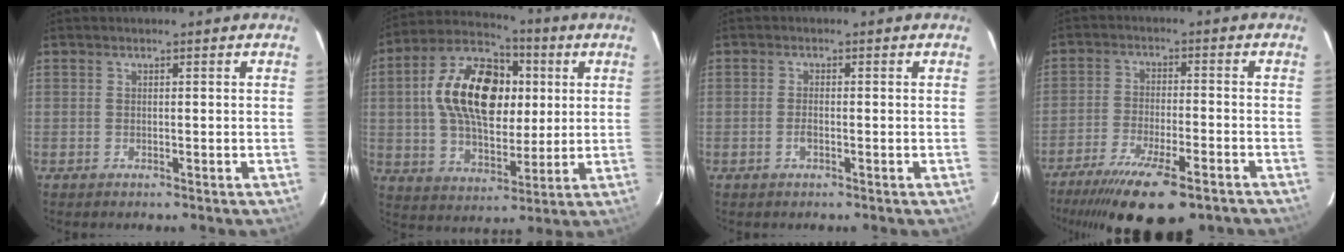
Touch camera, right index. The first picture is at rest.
{"total": 19.5, "force": [3.6, 11.9, 15.1], "torque": [-0.285, 0.038, 0.063]}
{"total": 1.8, "force": [-0.7, 0.7, 1.5], "torque": [-0.030, 0.000, -0.013]}
{"total": 18.2, "force": [-13.4, 5.0, 11.3], "torque": [-0.222, -0.049, -0.210]}